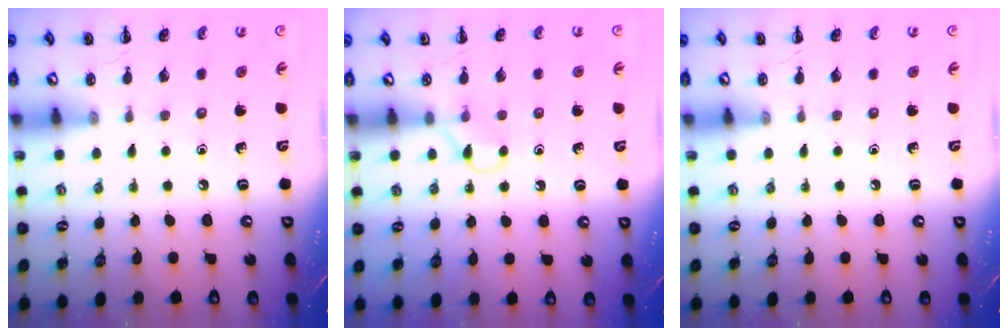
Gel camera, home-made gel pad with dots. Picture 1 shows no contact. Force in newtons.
{"total": 3.1, "press": 2.9, "slide": 1.0}
{"total": 0.0}